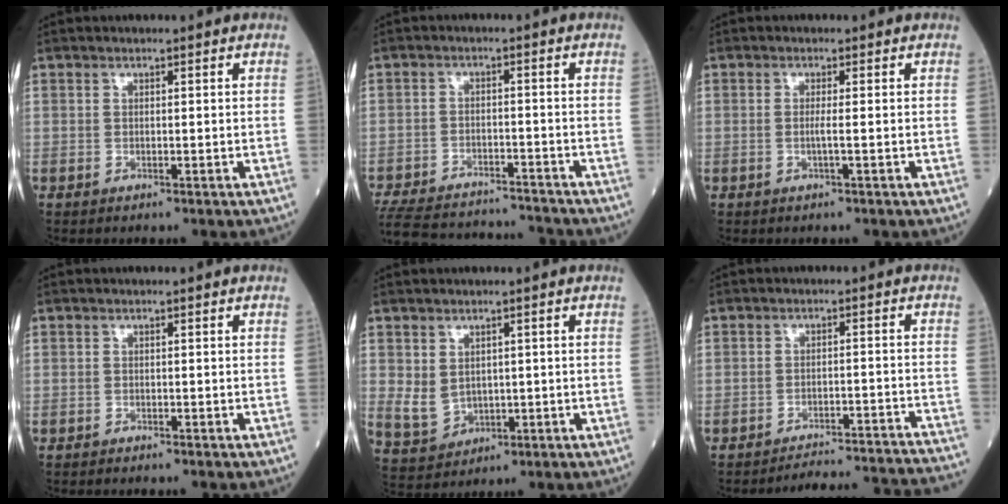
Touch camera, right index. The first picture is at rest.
{"total": 17.5, "force": [-16.3, 3.6, 5.2], "torque": [-0.128, -0.009, -0.234]}
{"total": 1.2, "force": [-0.2, -0.4, 1.1], "torque": [-0.021, 0.000, -0.006]}
{"total": 1.0, "force": [-1.0, -0.1, 0.3], "torque": [-0.005, 0.000, -0.012]}
{"total": 4.4, "force": [0.4, 3.7, 2.4], "torque": [-0.059, 0.003, 0.028]}
{"total": 16.7, "force": [-16.5, -0.8, 2.7], "torque": [-0.010, 0.002, -0.198]}